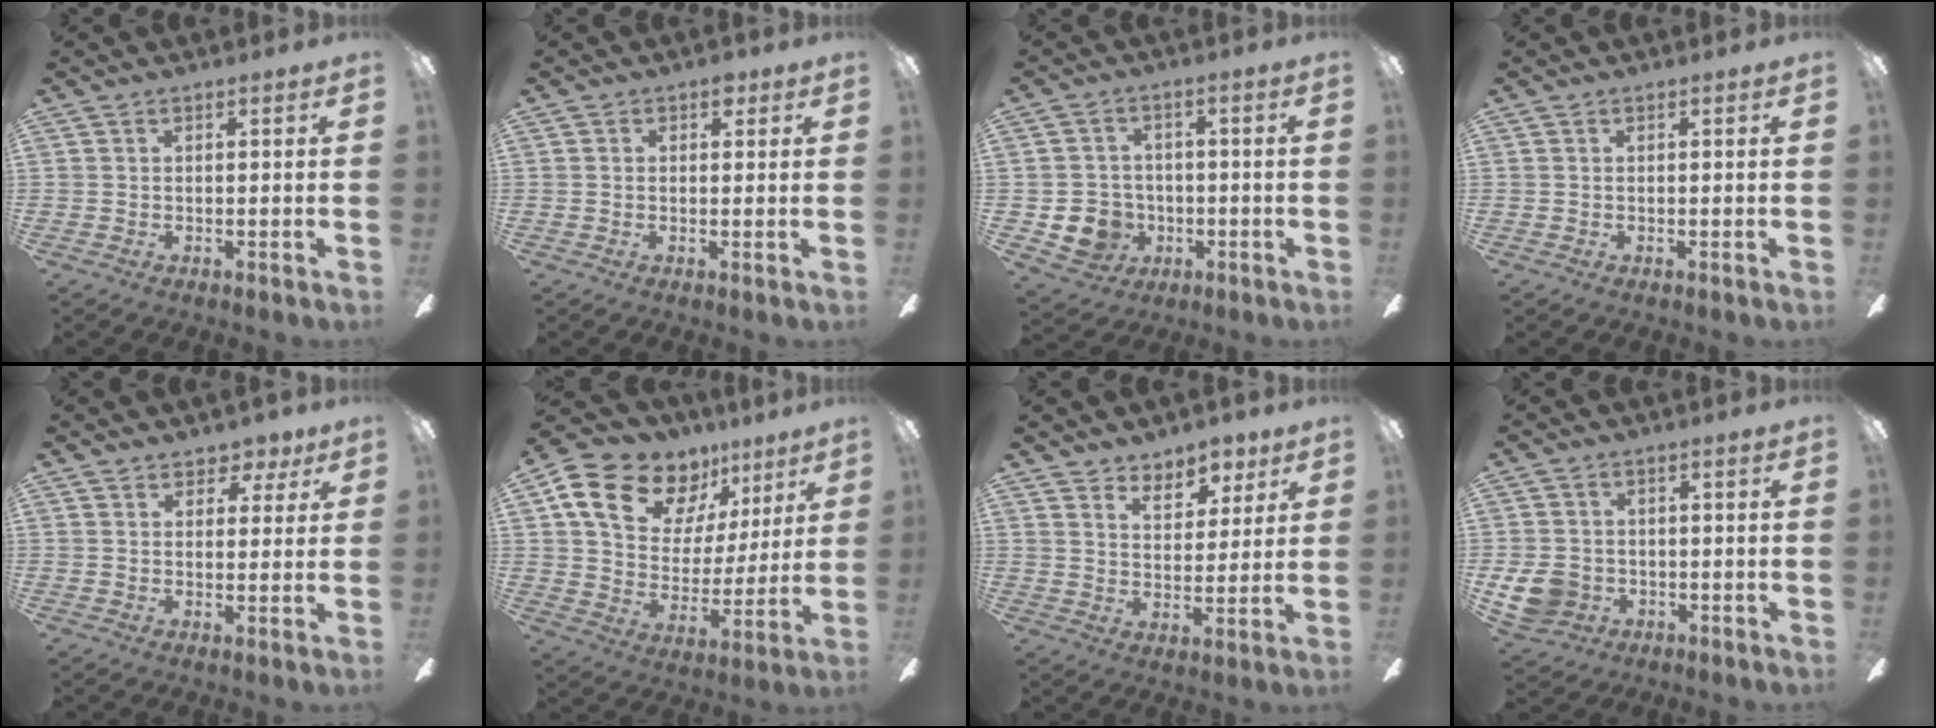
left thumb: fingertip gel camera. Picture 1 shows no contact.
{"total": 2.3, "force": [0.9, 1.7, 1.3], "torque": [-0.009, 0.002, 0.013]}
{"total": 7.4, "force": [-2.0, 6.9, 1.9], "torque": [-0.059, 0.013, -0.033]}
{"total": 0.0}
{"total": 4.4, "force": [2.9, 3.0, 1.3], "torque": [-0.007, -0.010, 0.047]}
{"total": 18.3, "force": [11.5, 11.8, 8.0], "torque": [-0.142, -0.052, 0.215]}
{"total": 6.5, "force": [5.1, 3.9, 1.1], "torque": [-0.006, -0.034, 0.089]}
{"total": 7.5, "force": [-1.5, 6.6, 3.3], "torque": [-0.076, 0.011, -0.029]}